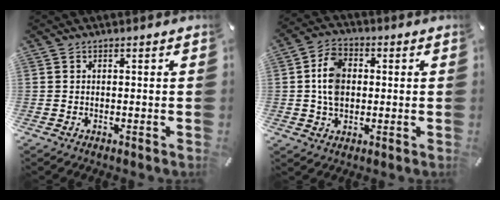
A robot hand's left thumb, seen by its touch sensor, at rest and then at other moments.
{"total": 7.7, "force": [0.4, 5.9, 5.0], "torque": [-0.096, 0.004, 0.006]}